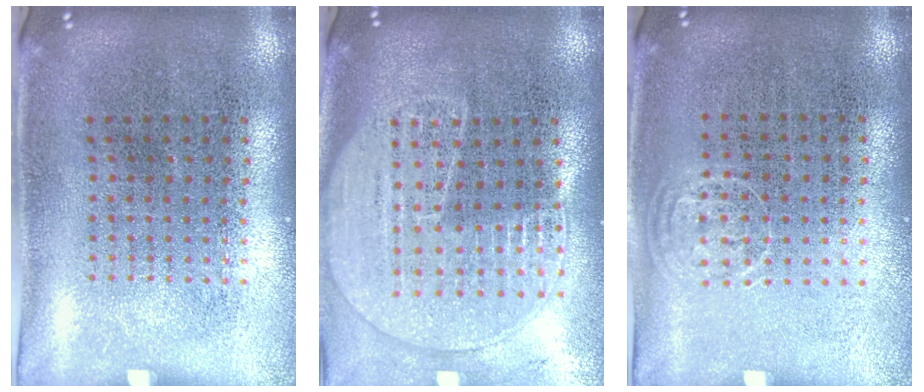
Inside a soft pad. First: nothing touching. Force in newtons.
{"total": 1.8, "press": 1.7, "slide": 0.7}
{"total": 0.7, "press": 0.6, "slide": 0.4}